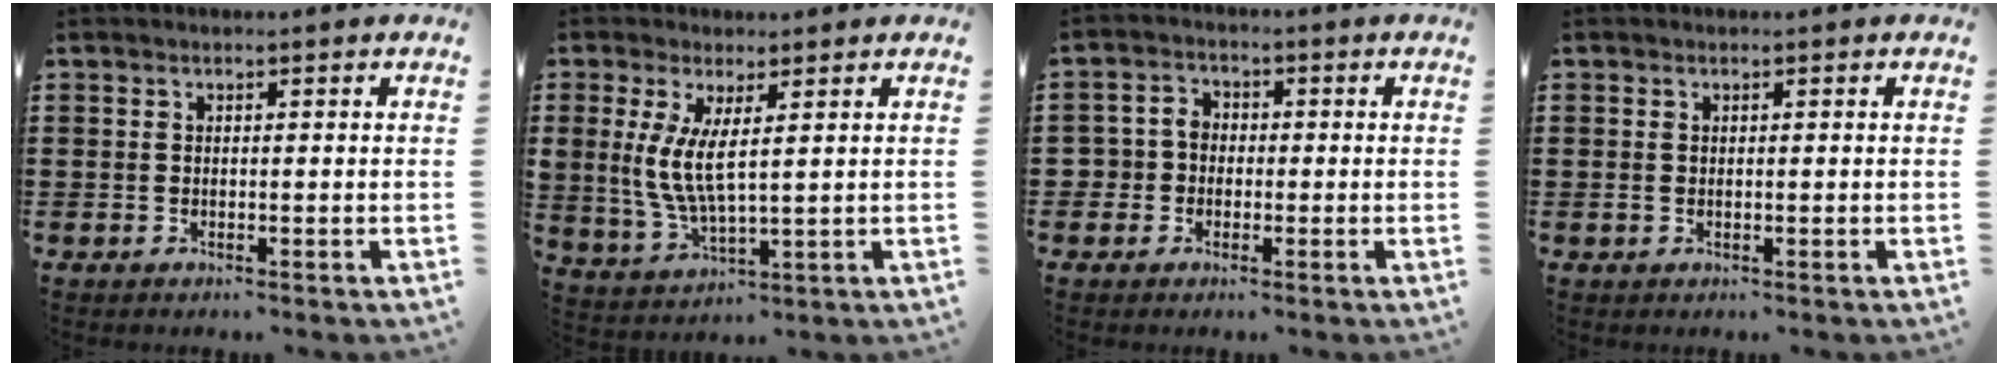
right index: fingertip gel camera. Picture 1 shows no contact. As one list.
[{"total": 6.2, "force": [1.5, 2.3, 5.6], "torque": [-0.129, -0.004, 0.025]}, {"total": 3.3, "force": [-1.2, 3.0, 0.8], "torque": [-0.034, 0.006, -0.030]}, {"total": 0.5, "force": [0.0, 0.4, 0.3], "torque": [-0.007, 0.002, -0.001]}]